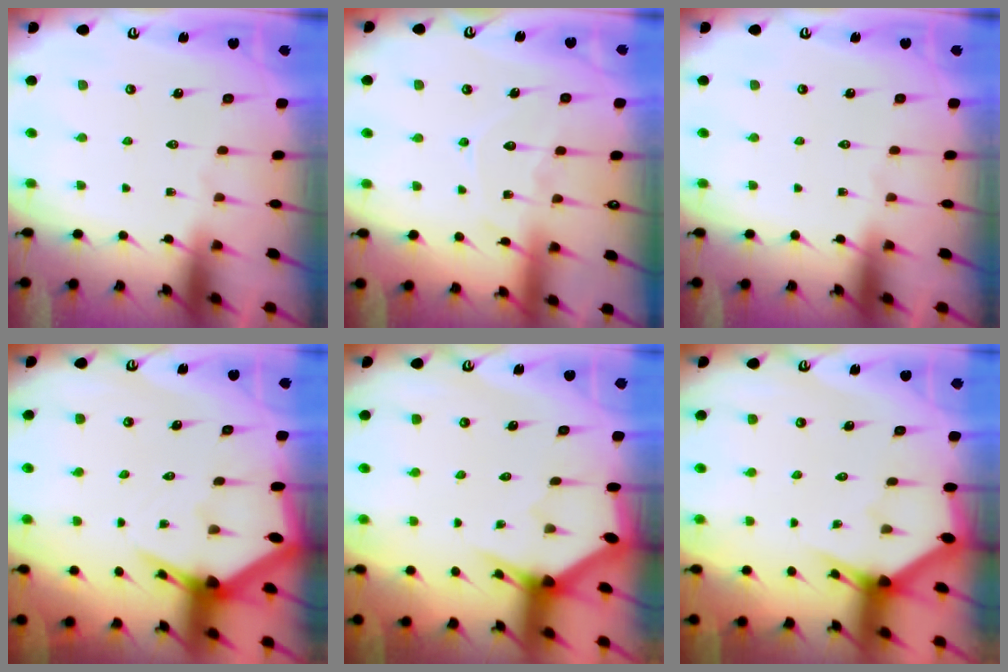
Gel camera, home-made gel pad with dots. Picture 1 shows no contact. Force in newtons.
{"total": 8.0, "press": 8.0, "slide": 0.8}
{"total": 0.0}
{"total": 4.5, "press": 4.5, "slide": 0.5}
{"total": 3.2, "press": 3.2, "slide": 0.1}
{"total": 3.0, "press": 3.0, "slide": 0.1}